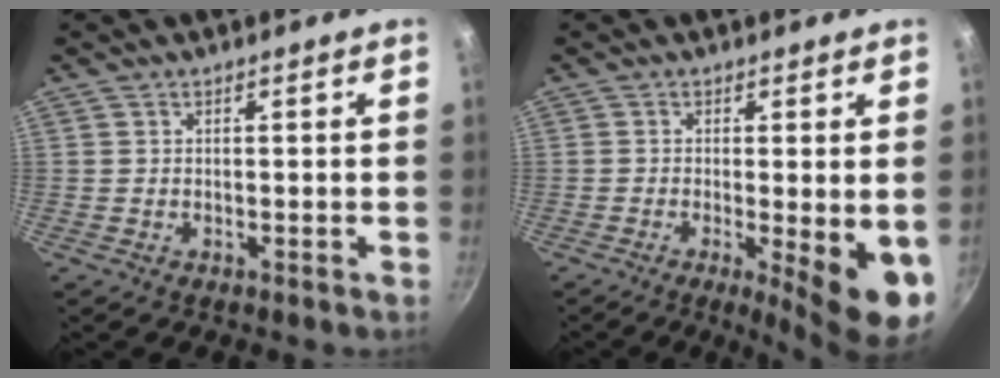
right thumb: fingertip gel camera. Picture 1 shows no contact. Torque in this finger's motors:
{"motor_torque": [-0.02, 0.96, 1.45, -0.21, 0.09]}